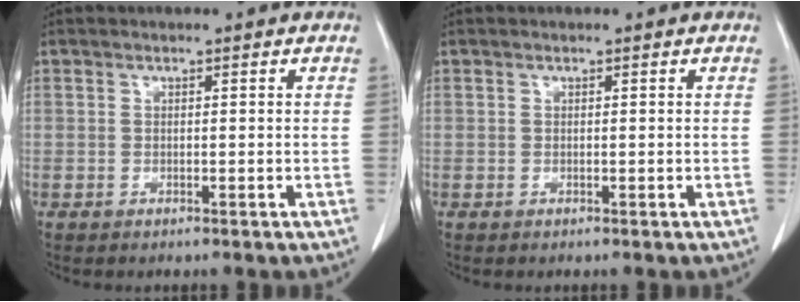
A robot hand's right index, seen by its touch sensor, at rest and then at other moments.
{"total": 0.0}